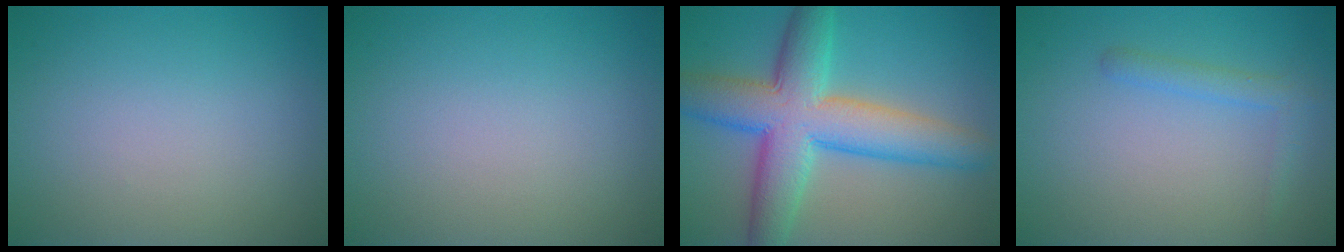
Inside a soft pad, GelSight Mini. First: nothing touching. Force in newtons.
{"total": 0.0}
{"total": 9.6, "press": 9.6, "slide": 0.1}
{"total": 1.7, "press": 1.7, "slide": 0.1}